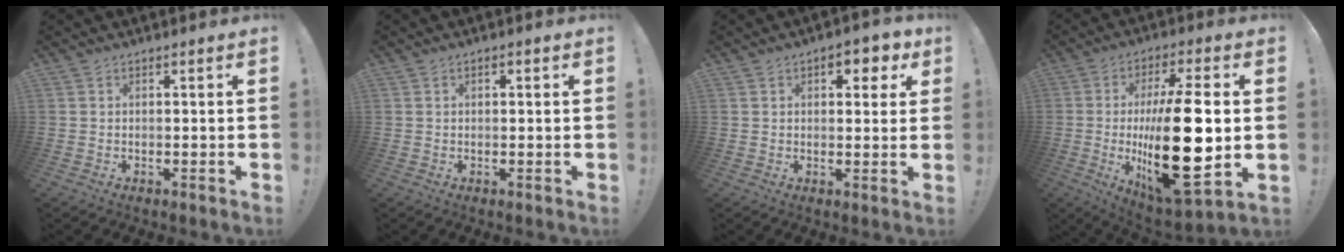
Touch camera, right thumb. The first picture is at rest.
{"total": 0.9, "force": [0.0, 0.6, 0.6], "torque": [-0.005, 0.001, -0.002]}
{"total": 5.6, "force": [2.5, 3.3, 3.8], "torque": [-0.033, -0.009, 0.037]}
{"total": 25.6, "force": [-1.1, 8.8, 24.0], "torque": [-0.431, -0.017, -0.021]}